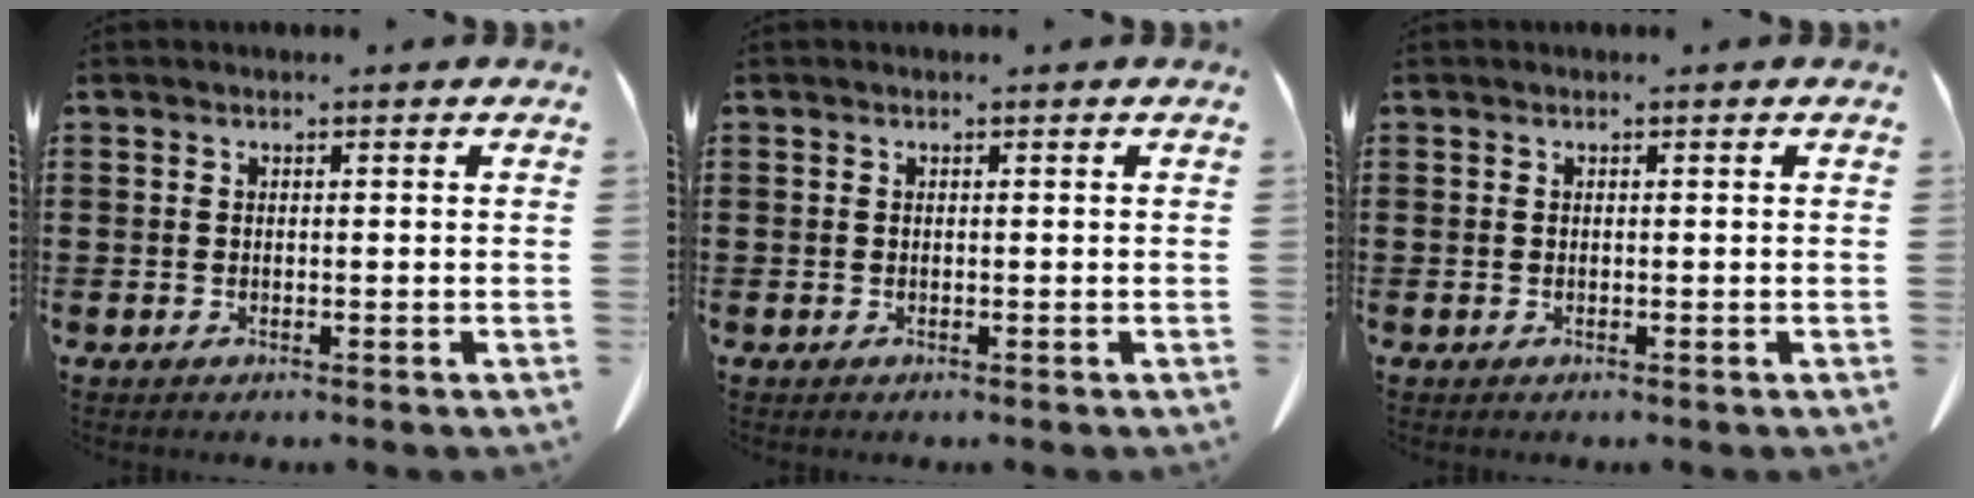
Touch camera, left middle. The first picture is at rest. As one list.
[{"total": 0.0}, {"total": 0.0}]